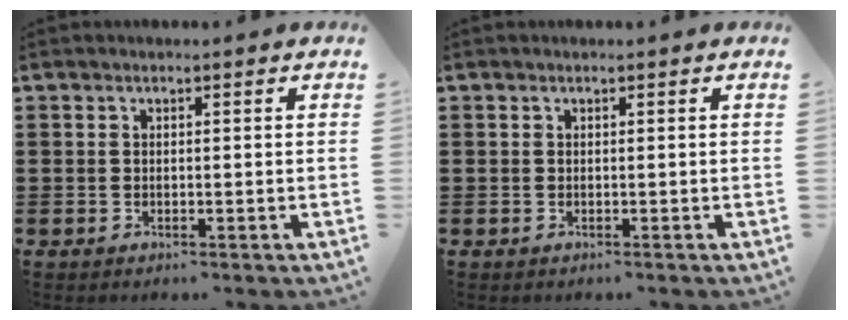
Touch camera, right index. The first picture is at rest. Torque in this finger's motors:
{"motor_torque": [-0.93, 0.27, -0.90, -0.21]}